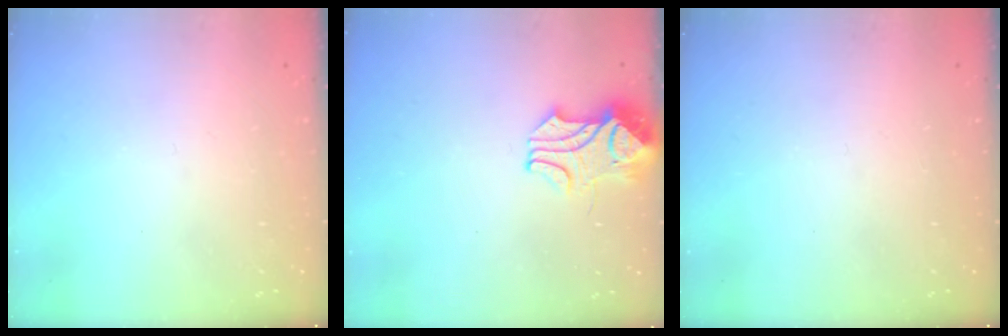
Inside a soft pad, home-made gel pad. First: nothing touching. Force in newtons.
{"total": 2.4, "press": 2.2, "slide": 1.0}
{"total": 0.0}